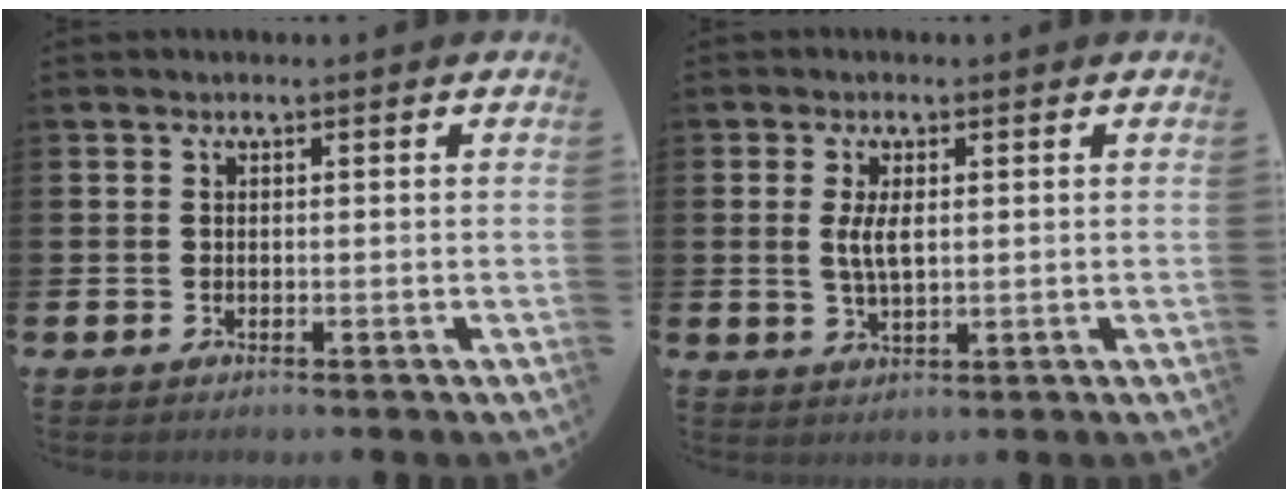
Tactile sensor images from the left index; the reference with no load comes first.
{"total": 3.5, "force": [0.8, 1.3, 3.1], "torque": [-0.050, 0.001, 0.009]}